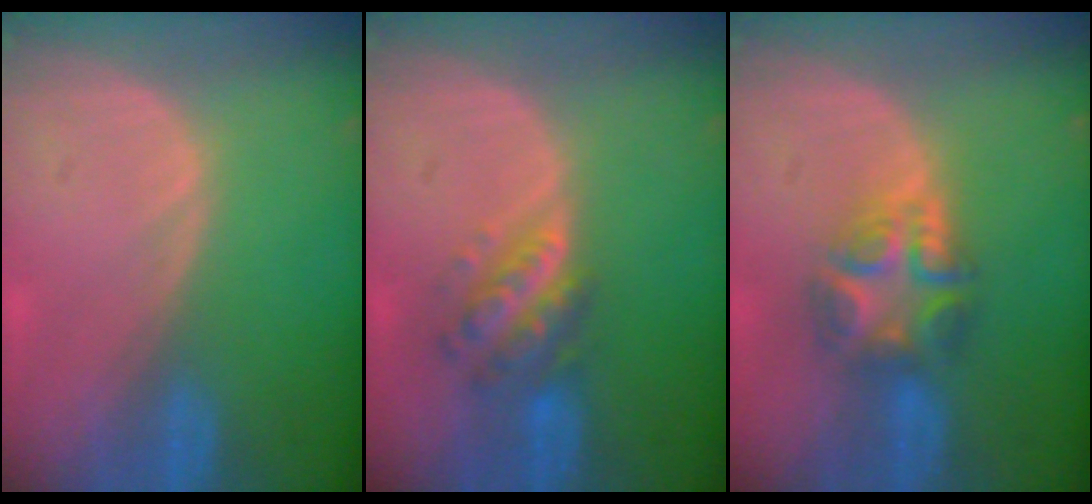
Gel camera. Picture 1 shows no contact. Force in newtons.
{"total": 5.7, "press": 5.3, "slide": 2.3}
{"total": 7.1, "press": 6.3, "slide": 3.2}